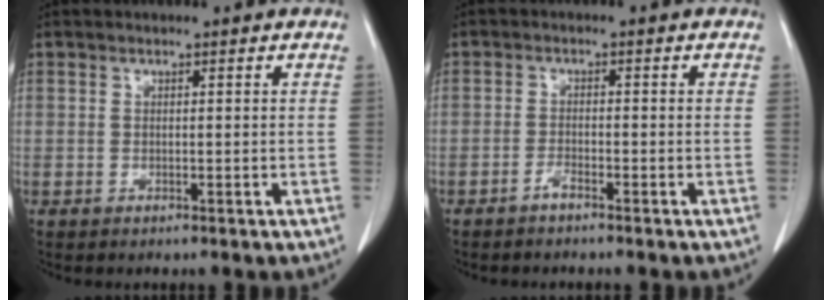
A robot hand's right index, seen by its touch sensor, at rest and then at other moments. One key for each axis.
{"total": 1.4, "fx": -1.3, "fy": 0.1, "fz": 0.6, "tx": -0.013, "ty": 0.002, "tz": -0.025}